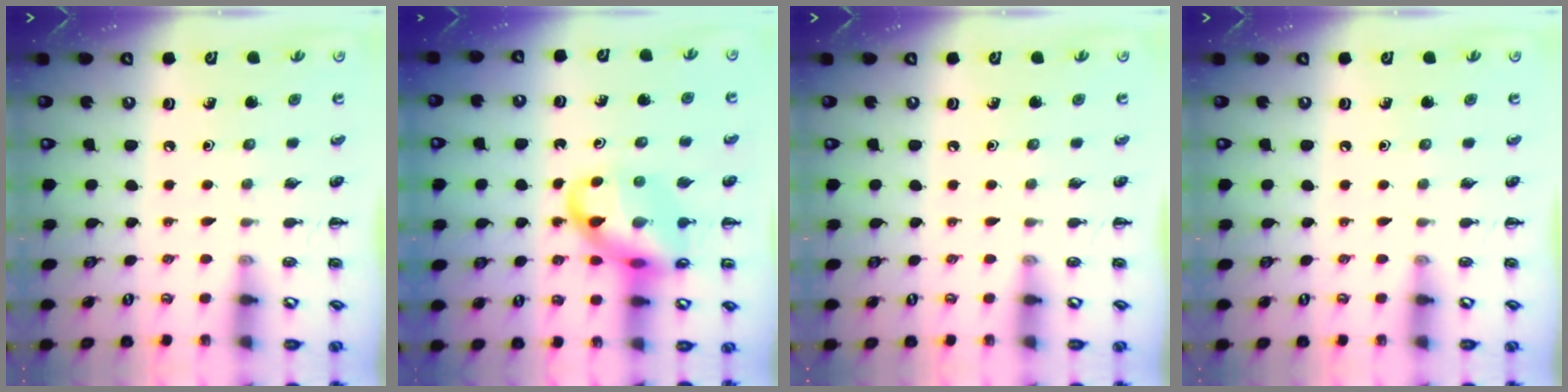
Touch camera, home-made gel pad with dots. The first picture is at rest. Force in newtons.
{"total": 15.2, "press": 15.0, "slide": 2.6}
{"total": 0.0}
{"total": 0.0}